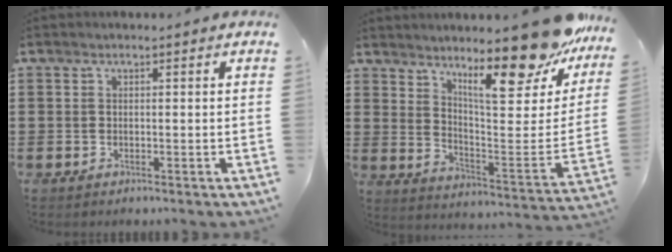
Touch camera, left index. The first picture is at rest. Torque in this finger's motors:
{"motor_torque": [1.37, -0.77, 1.05, 0.21]}